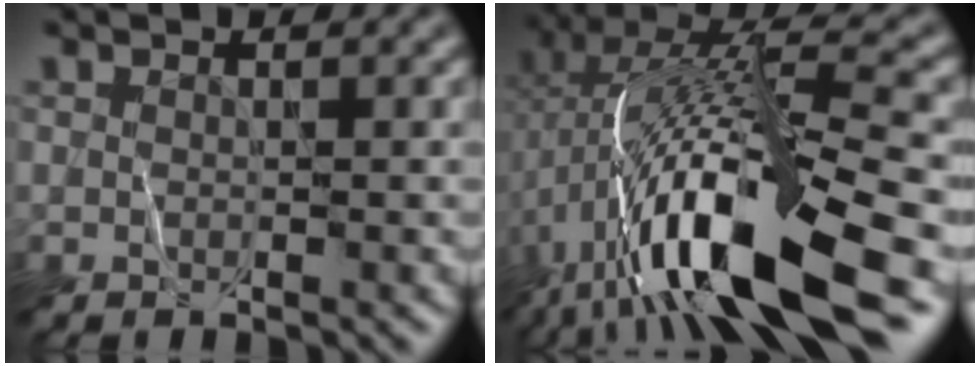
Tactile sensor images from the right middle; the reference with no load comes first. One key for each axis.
{"total": 15.8, "fx": -3.9, "fy": 5.7, "fz": 14.2, "tx": -0.261, "ty": 0.004, "tz": -0.064}